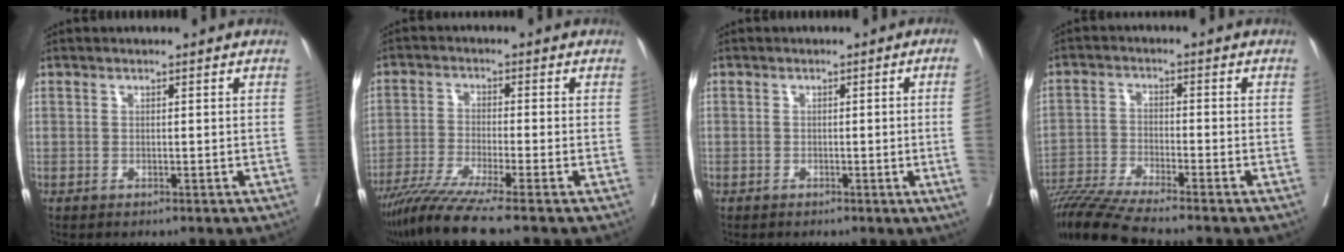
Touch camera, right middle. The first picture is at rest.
{"total": 9.0, "force": [-7.1, -1.5, 5.3], "torque": [-0.086, -0.036, -0.125]}
{"total": 4.1, "force": [-0.5, -1.6, 3.7], "torque": [-0.042, -0.006, -0.007]}
{"total": 9.0, "force": [-8.0, -1.5, 3.8], "torque": [-0.059, -0.026, -0.146]}